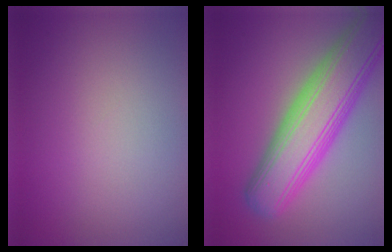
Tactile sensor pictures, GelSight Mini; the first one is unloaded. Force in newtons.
{"total": 9.9, "press": 9.9, "slide": 0.5}